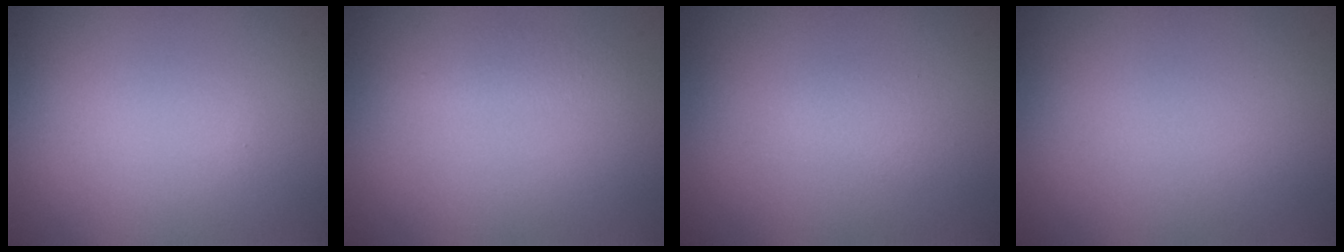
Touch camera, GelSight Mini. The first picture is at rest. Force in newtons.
{"total": 1.2, "press": 1.2, "slide": 0.1}
{"total": 0.9, "press": 0.9, "slide": 0.1}
{"total": 0.0}